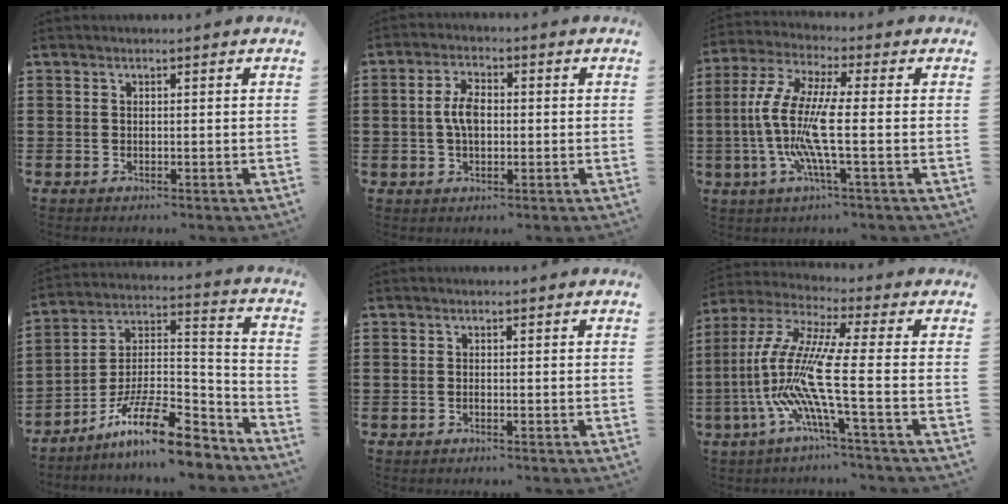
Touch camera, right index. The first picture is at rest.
{"total": 5.0, "force": [-0.1, 2.6, 4.3], "torque": [-0.090, 0.006, -0.005]}
{"total": 11.1, "force": [-1.8, 1.5, 10.8], "torque": [-0.257, -0.028, -0.047]}
{"total": 14.1, "force": [-10.5, 3.1, 8.8], "torque": [-0.155, 0.030, -0.193]}
{"total": 0.0}
{"total": 12.9, "force": [-3.6, 1.3, 12.3], "torque": [-0.284, -0.031, -0.087]}